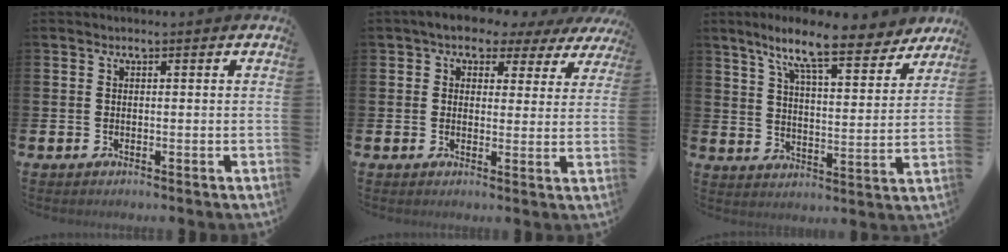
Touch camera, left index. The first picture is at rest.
{"total": 3.8, "force": [2.9, 2.3, 1.0], "torque": [-0.034, -0.015, 0.044]}
{"total": 11.1, "force": [9.1, 1.9, 6.1], "torque": [-0.127, -0.046, 0.153]}